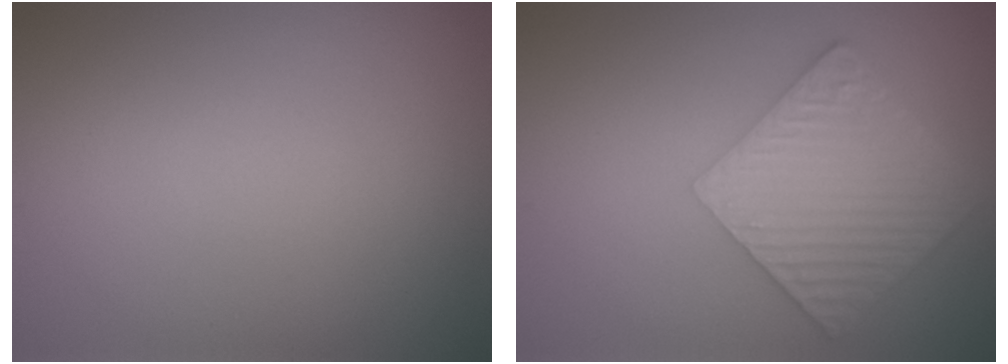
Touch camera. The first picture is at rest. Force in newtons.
{"total": 6.4, "press": 4.6, "slide": 4.5}